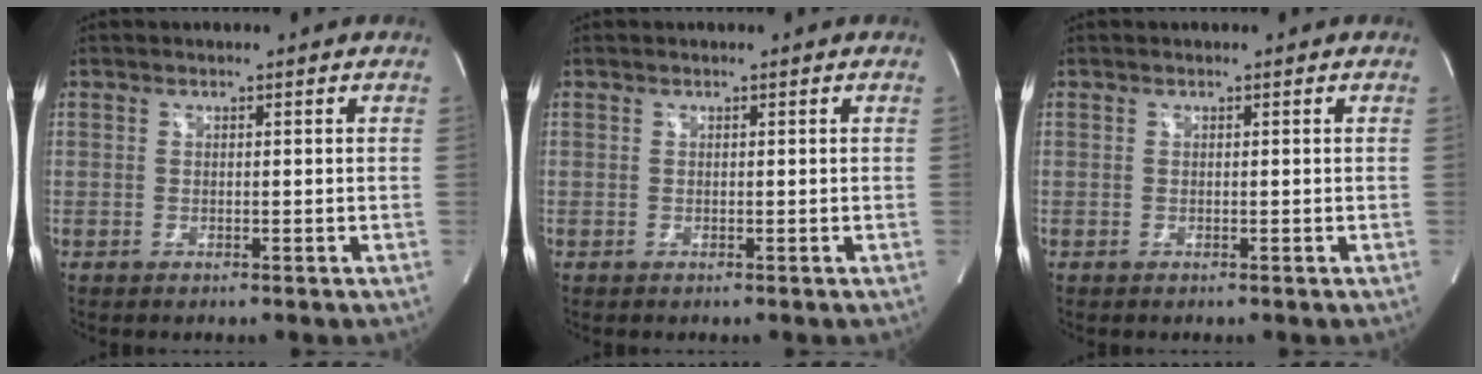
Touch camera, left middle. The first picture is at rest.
{"total": 0.0}
{"total": 0.0}